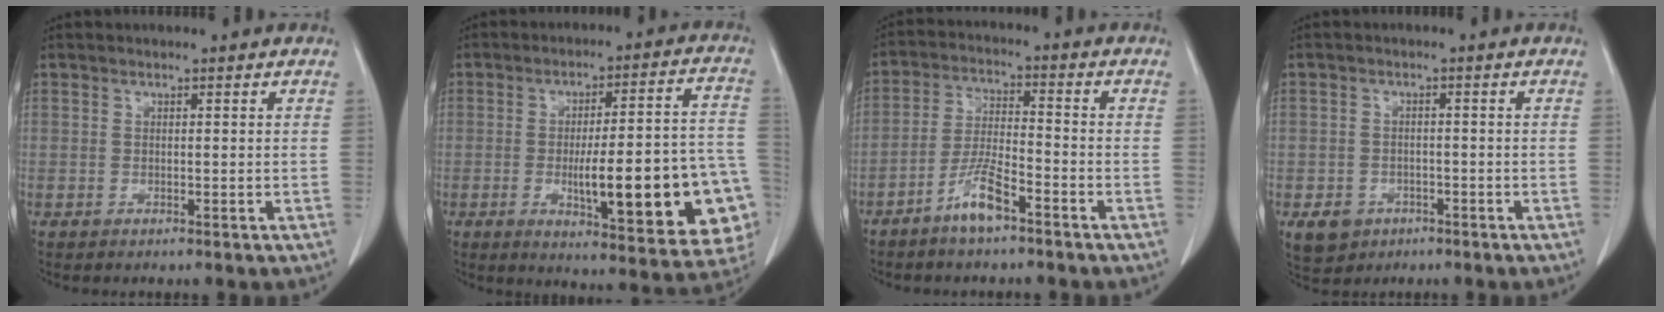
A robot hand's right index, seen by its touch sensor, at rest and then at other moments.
{"total": 22.0, "force": [-5.2, 4.1, 21.0], "torque": [-0.206, 0.018, -0.054]}
{"total": 6.5, "force": [-4.3, 1.1, 4.8], "torque": [-0.099, -0.001, -0.082]}
{"total": 4.4, "force": [-2.0, 3.7, 1.1], "torque": [-0.014, 0.006, -0.022]}